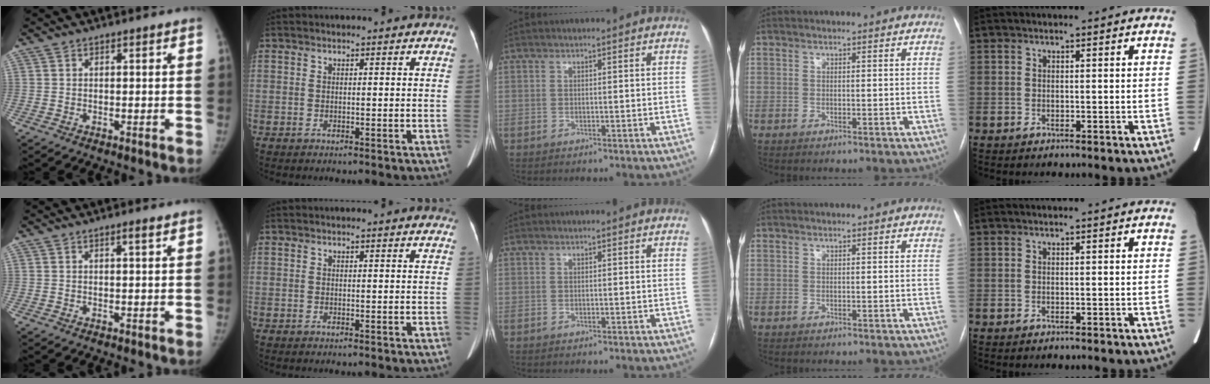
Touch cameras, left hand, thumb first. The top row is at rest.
{"thumb": {"total": 1.3, "force": [0.7, 0.0, 1.0], "torque": [-0.016, -0.003, 0.013]}, "index": {"total": 2.7, "force": [2.7, 0.4, 0.4], "torque": [-0.006, -0.004, 0.011]}}